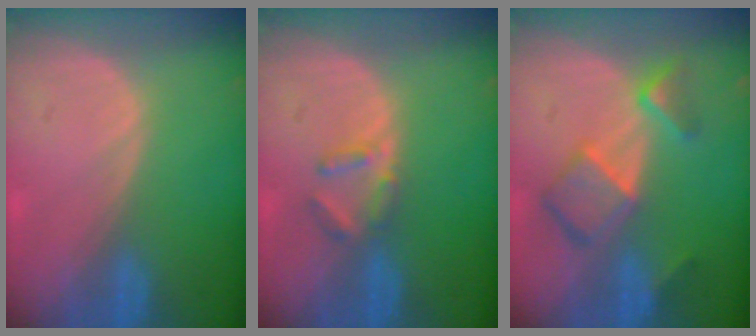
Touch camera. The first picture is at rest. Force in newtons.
{"total": 3.0, "press": 3.0, "slide": 0.4}
{"total": 7.5, "press": 6.5, "slide": 3.7}